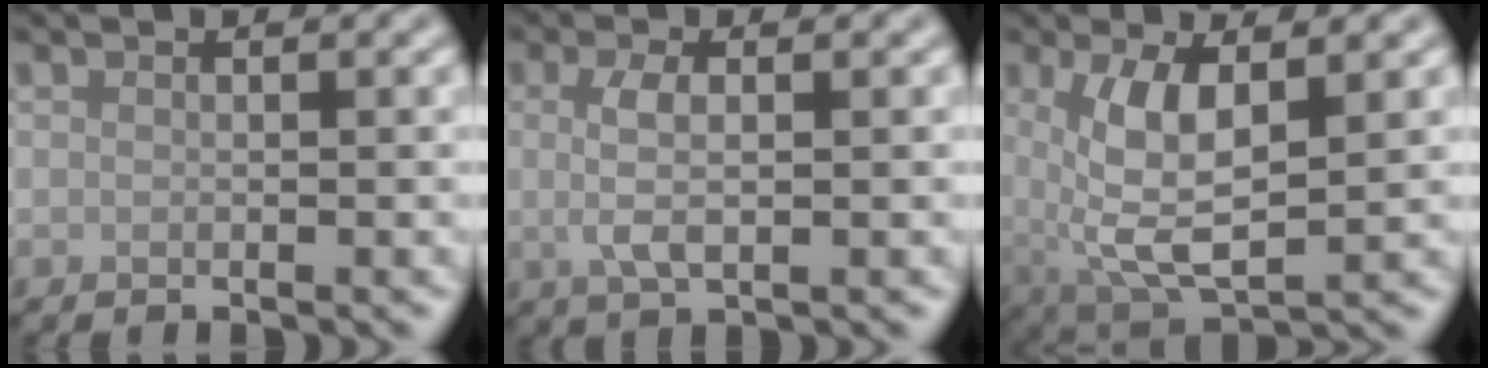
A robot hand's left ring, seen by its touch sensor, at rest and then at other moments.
{"total": 3.0, "force": [0.2, 1.1, 2.8], "torque": [-0.061, -0.001, 0.002]}
{"total": 7.1, "force": [1.0, 2.8, 6.4], "torque": [-0.132, -0.010, 0.023]}